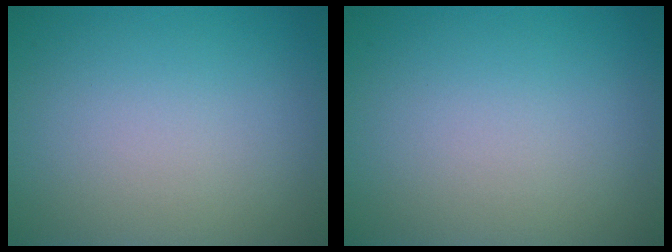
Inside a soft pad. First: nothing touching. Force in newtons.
{"total": 0.0}